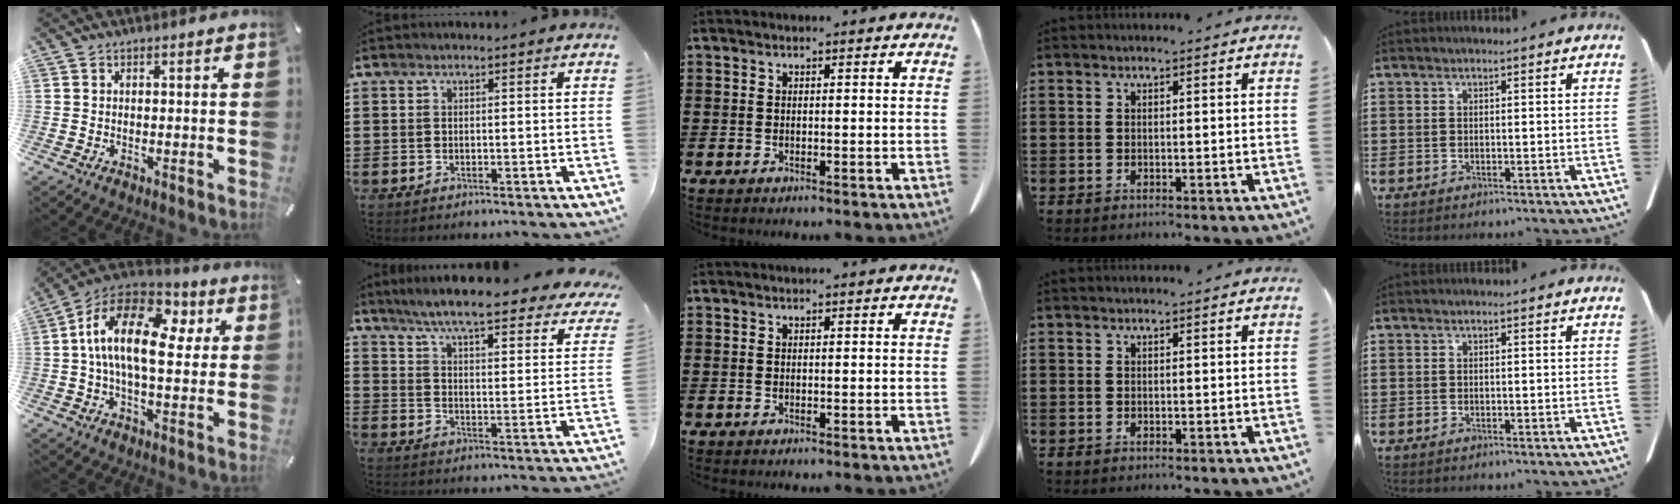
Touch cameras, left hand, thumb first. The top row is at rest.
{"thumb": {"total": 19.2, "force": [3.9, 10.5, 15.6], "torque": [-0.300, -0.010, 0.057]}, "index": {"total": 6.7, "force": [5.8, -0.6, 3.3], "torque": [-0.080, -0.048, 0.093]}}